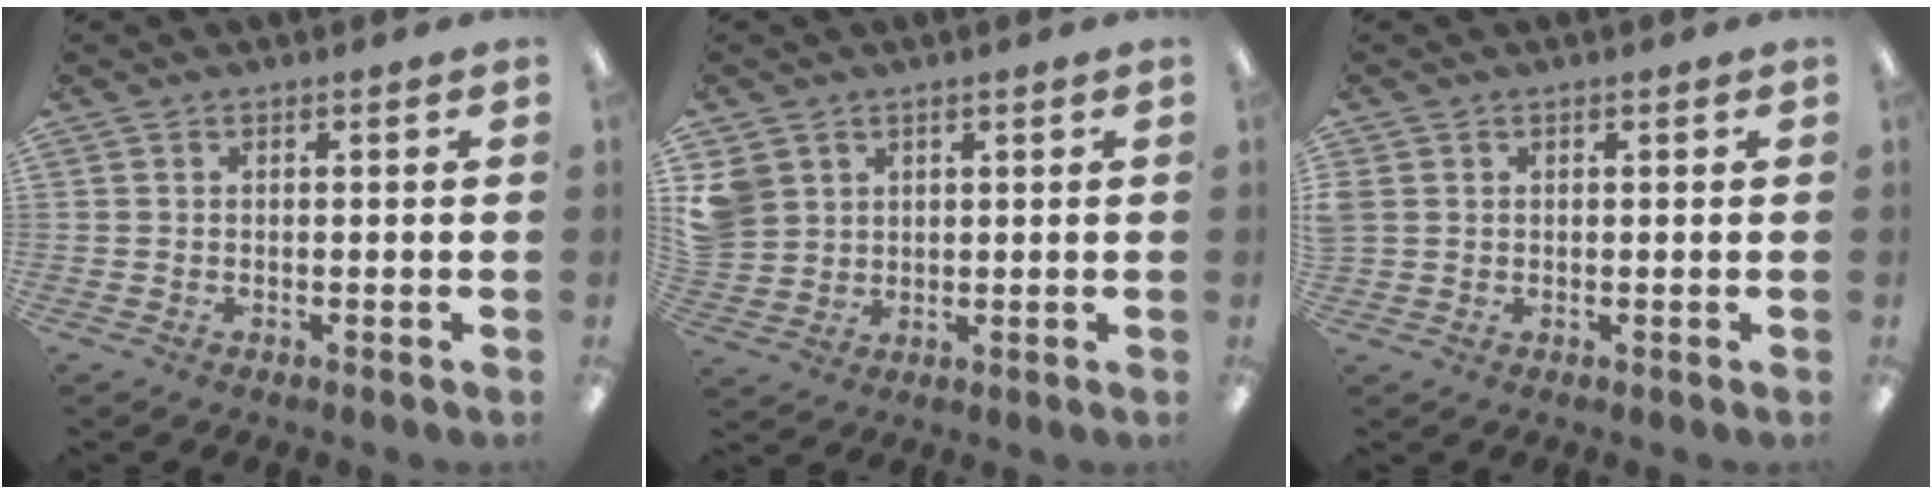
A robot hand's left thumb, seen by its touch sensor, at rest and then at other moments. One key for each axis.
{"total": 5.9, "fx": 2.5, "fy": 5.3, "fz": 1.0, "tx": -0.029, "ty": 0.005, "tz": 0.053}
{"total": 2.0, "fx": 0.5, "fy": 1.8, "fz": 0.6, "tx": -0.013, "ty": 0.002, "tz": 0.009}